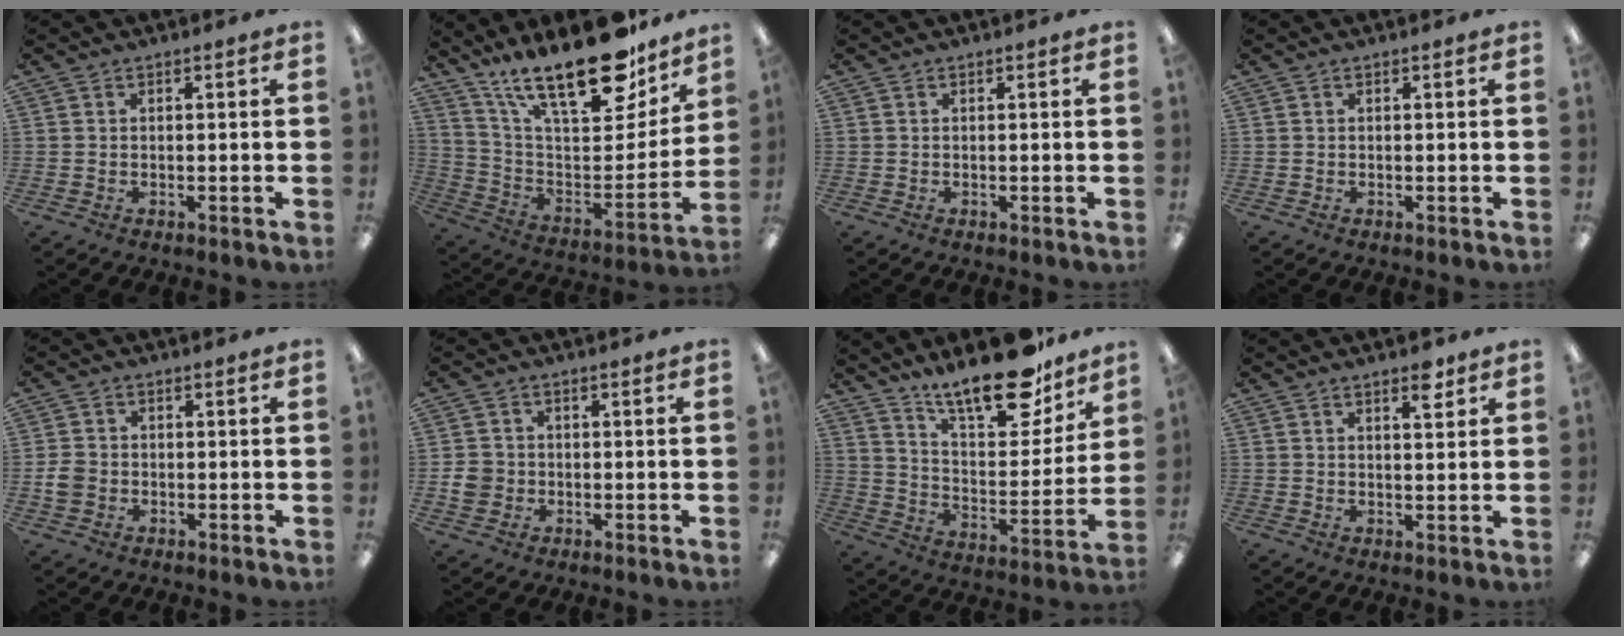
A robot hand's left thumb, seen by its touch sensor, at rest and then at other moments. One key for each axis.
{"total": 24.7, "fx": 18.2, "fy": 8.7, "fz": 14.2, "tx": -0.214, "ty": -0.119, "tz": 0.311}
{"total": 0.0}
{"total": 0.0}
{"total": 3.6, "fx": -0.7, "fy": 3.0, "fz": 1.8, "tx": -0.035, "ty": 0.006, "tz": -0.014}
{"total": 4.3, "fx": -0.7, "fy": 3.9, "fz": 1.6, "tx": -0.026, "ty": 0.004, "tz": -0.013}
{"total": 21.2, "fx": 16.4, "fy": 7.2, "fz": 11.3, "tx": -0.173, "ty": -0.111, "tz": 0.277}
{"total": 4.4, "fx": 3.2, "fy": 1.5, "fz": 2.7, "tx": -0.027, "ty": -0.014, "tz": 0.049}